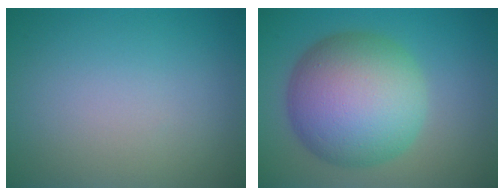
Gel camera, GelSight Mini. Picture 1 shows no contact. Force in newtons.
{"total": 11.5, "press": 11.5, "slide": 0.2}